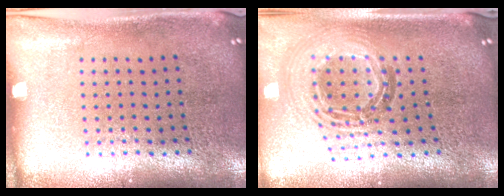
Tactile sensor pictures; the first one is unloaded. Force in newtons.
{"total": 1.3, "press": 1.2, "slide": 0.6}